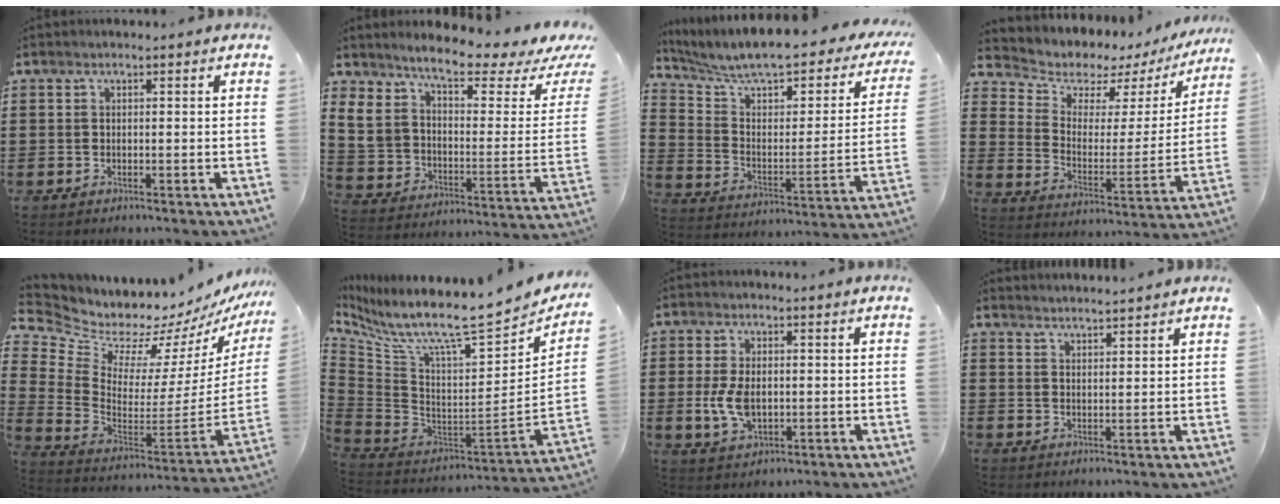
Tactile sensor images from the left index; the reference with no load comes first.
{"total": 5.7, "force": [4.0, 2.2, 3.4], "torque": [-0.087, -0.031, 0.067]}
{"total": 7.9, "force": [6.5, 1.6, 4.3], "torque": [-0.113, -0.052, 0.107]}
{"total": 4.8, "force": [4.1, 2.4, 0.6], "torque": [-0.037, -0.039, 0.063]}
{"total": 6.4, "force": [5.7, 2.9, 0.1], "torque": [-0.041, -0.066, 0.096]}
{"total": 11.1, "force": [8.0, 1.1, 7.7], "torque": [-0.162, -0.079, 0.126]}
{"total": 6.0, "force": [-0.3, 3.6, 4.7], "torque": [-0.116, 0.000, -0.011]}
{"total": 2.3, "force": [2.2, -0.4, -0.3], "torque": [-0.001, -0.005, 0.043]}